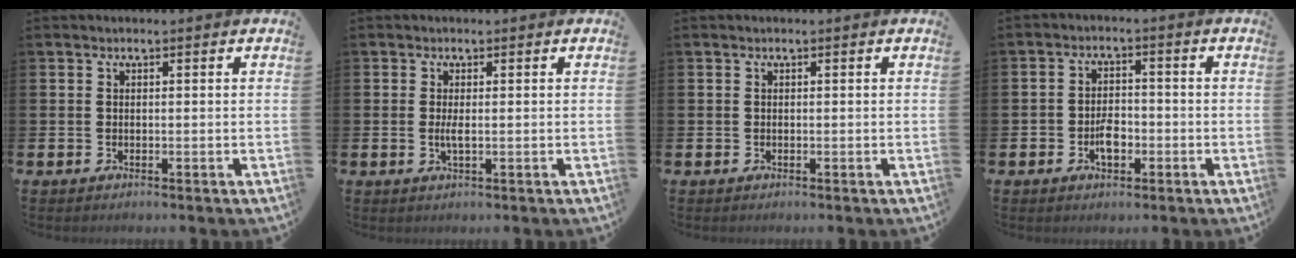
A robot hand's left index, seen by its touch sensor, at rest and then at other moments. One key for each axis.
{"total": 1.5, "fx": -0.1, "fy": 0.3, "fz": 1.5, "tx": -0.027, "ty": -0.002, "tz": -0.002}
{"total": 0.0}
{"total": 3.4, "fx": -1.3, "fy": 2.0, "fz": 2.4, "tx": -0.044, "ty": 0.005, "tz": -0.025}